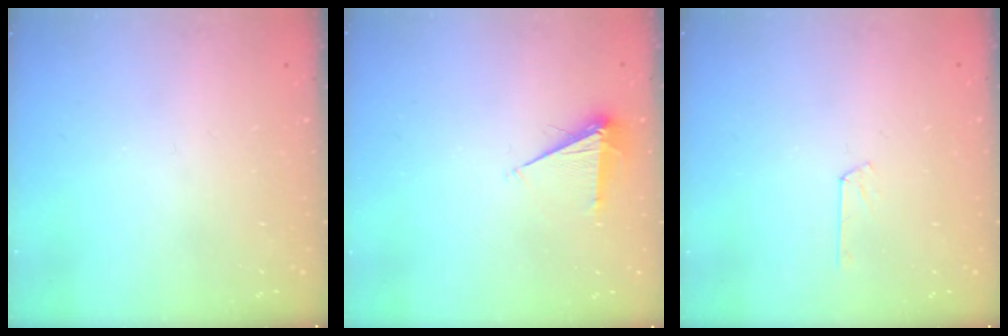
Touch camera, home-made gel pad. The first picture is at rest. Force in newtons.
{"total": 5.4, "press": 5.4, "slide": 0.8}
{"total": 2.9, "press": 2.9, "slide": 0.3}